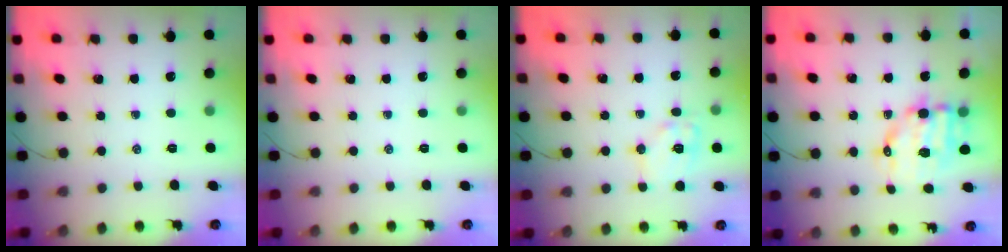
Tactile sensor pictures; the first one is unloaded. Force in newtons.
{"total": 0.0}
{"total": 10.9, "press": 10.8, "slide": 1.1}
{"total": 10.2, "press": 9.9, "slide": 2.1}